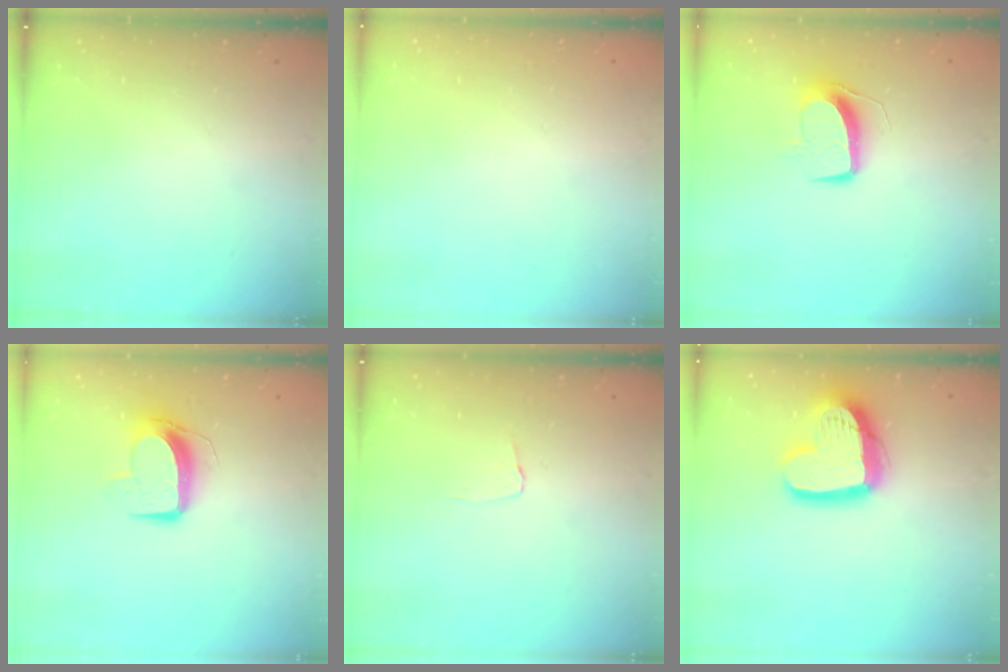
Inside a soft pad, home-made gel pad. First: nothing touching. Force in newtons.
{"total": 0.0}
{"total": 10.4, "press": 10.4, "slide": 0.4}
{"total": 9.8, "press": 9.8, "slide": 0.4}
{"total": 2.9, "press": 2.8, "slide": 0.3}
{"total": 17.7, "press": 17.6, "slide": 1.6}